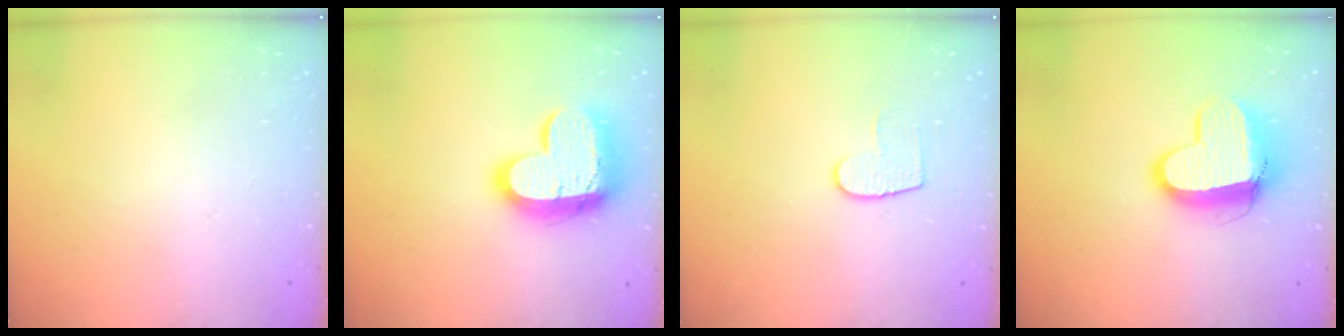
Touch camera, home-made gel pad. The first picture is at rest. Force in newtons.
{"total": 16.4, "press": 16.3, "slide": 1.5}
{"total": 6.3, "press": 6.3, "slide": 0.4}
{"total": 11.2, "press": 11.2, "slide": 0.9}